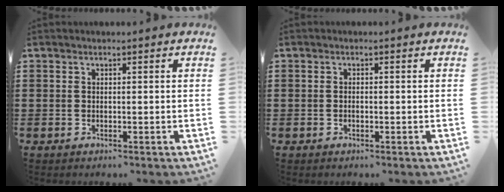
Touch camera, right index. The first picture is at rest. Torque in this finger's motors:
{"motor_torque": [0.44, 1.13, -0.07, -0.02]}